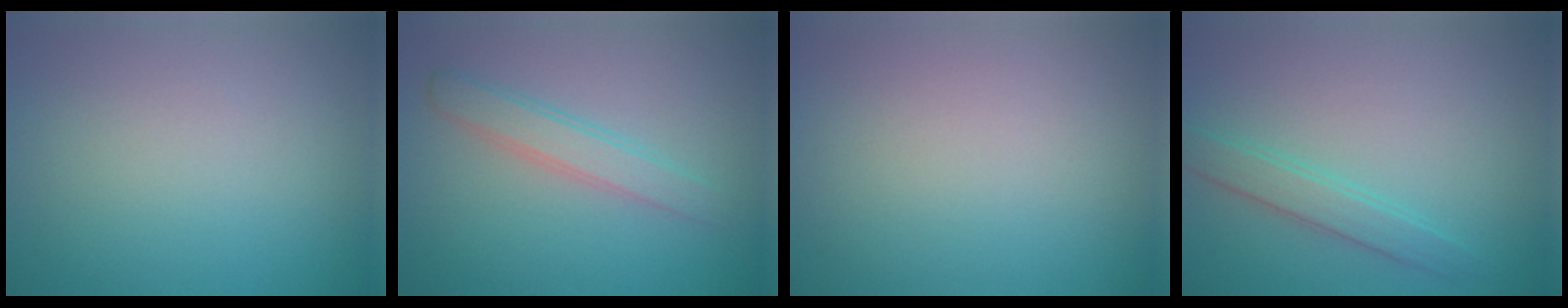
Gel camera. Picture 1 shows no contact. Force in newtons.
{"total": 2.6, "press": 2.6, "slide": 0.2}
{"total": 0.0}
{"total": 2.3, "press": 2.3, "slide": 0.1}